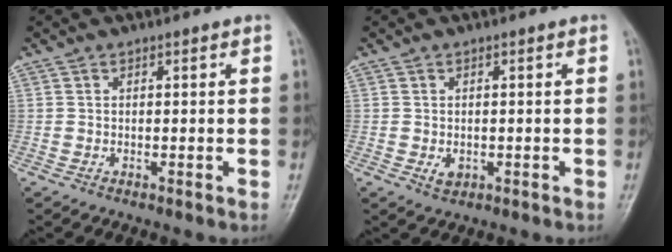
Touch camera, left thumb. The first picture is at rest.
{"total": 2.0, "force": [-0.4, 1.5, 1.2], "torque": [-0.015, -0.002, 0.000]}